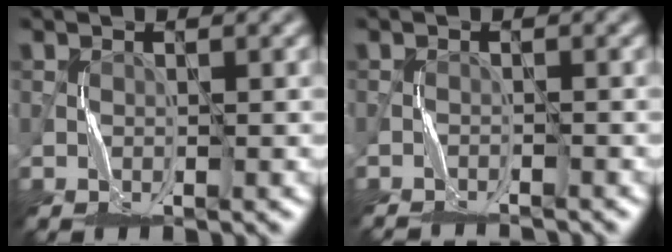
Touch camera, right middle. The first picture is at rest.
{"total": 3.5, "force": [-3.5, 0.2, 0.3], "torque": [-0.009, -0.003, -0.054]}